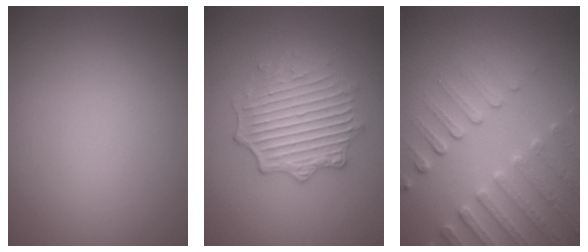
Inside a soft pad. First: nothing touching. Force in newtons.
{"total": 4.2, "press": 3.8, "slide": 1.9}
{"total": 4.7, "press": 3.7, "slide": 2.8}